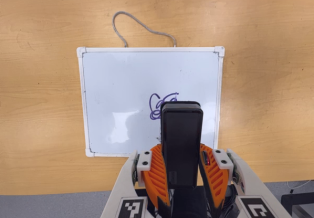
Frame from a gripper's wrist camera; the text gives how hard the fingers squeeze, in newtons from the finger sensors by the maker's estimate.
{"total": 9.5, "left": 6.9, "right": 12.0}